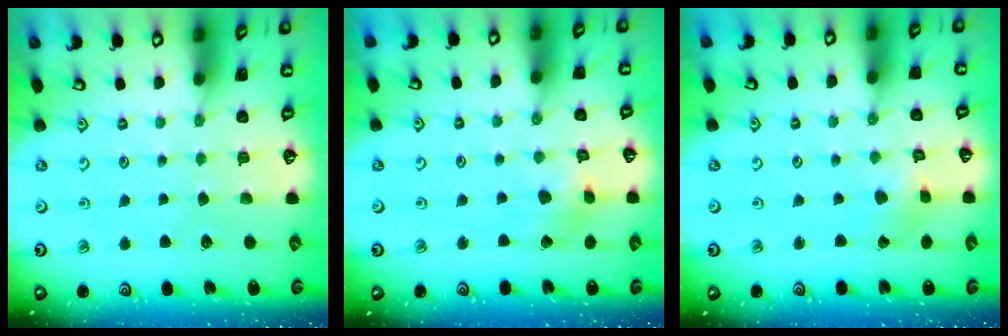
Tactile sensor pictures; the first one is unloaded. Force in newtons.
{"total": 5.8, "press": 5.8, "slide": 0.6}
{"total": 1.6, "press": 1.6, "slide": 0.0}